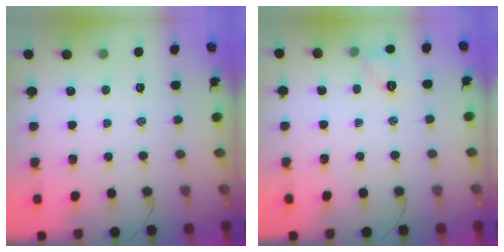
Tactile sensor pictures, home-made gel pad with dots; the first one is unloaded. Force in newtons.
{"total": 6.6, "press": 6.5, "slide": 1.2}